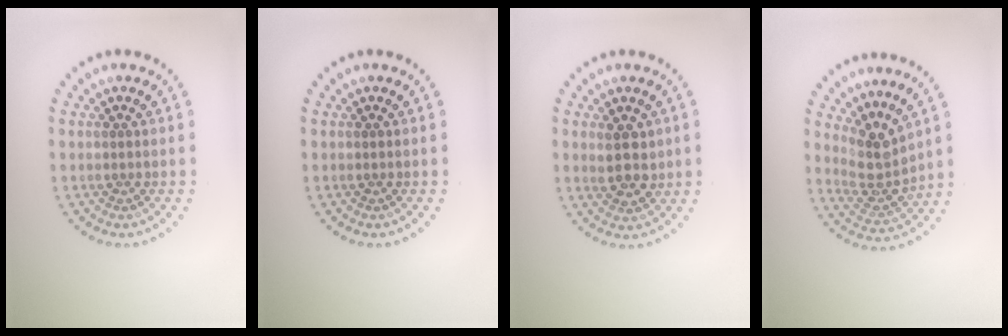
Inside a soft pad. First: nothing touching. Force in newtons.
{"total": 0.0}
{"total": 2.9, "press": 2.8, "slide": 0.9}
{"total": 3.6, "press": 2.6, "slide": 2.5}